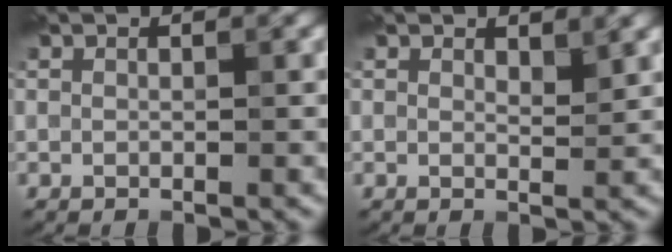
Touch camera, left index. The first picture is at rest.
{"total": 1.3, "force": [1.0, 0.5, 0.7], "torque": [-0.009, -0.003, 0.018]}